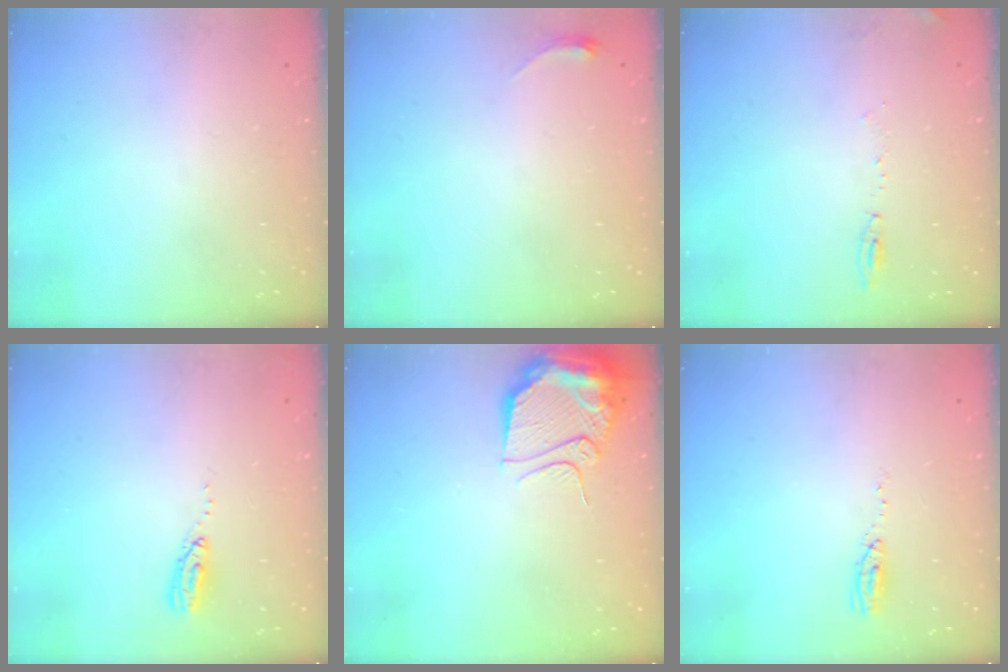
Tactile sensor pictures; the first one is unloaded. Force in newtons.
{"total": 3.3, "press": 3.3, "slide": 0.6}
{"total": 6.3, "press": 5.7, "slide": 2.6}
{"total": 5.4, "press": 5.4, "slide": 0.3}
{"total": 11.5, "press": 11.4, "slide": 1.6}
{"total": 4.8, "press": 4.6, "slide": 1.4}